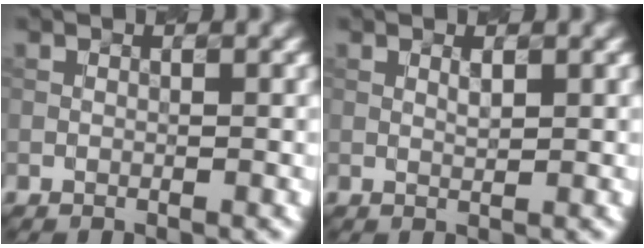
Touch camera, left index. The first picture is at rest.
{"total": 0.7, "force": [0.4, 0.1, 0.6], "torque": [-0.012, 0.000, 0.008]}